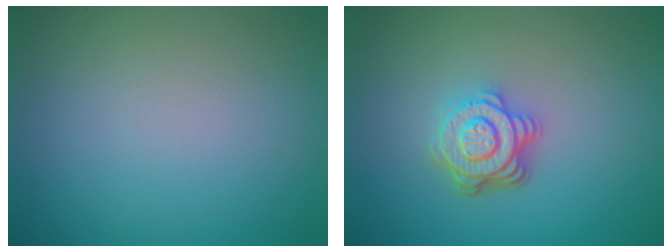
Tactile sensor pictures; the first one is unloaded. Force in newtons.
{"total": 4.6, "press": 3.4, "slide": 3.0}